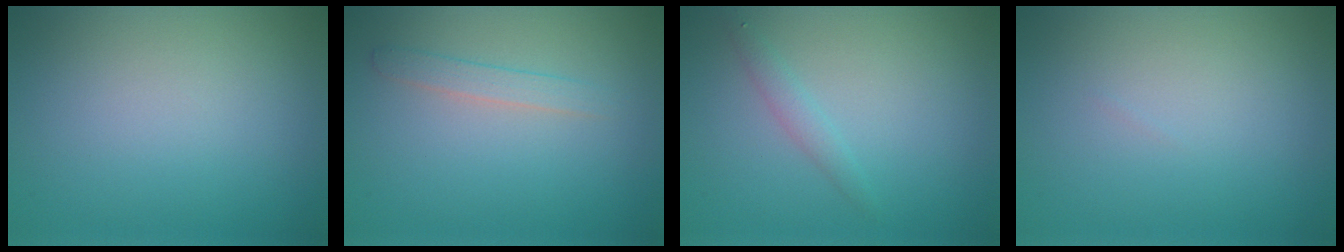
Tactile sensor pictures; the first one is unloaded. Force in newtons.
{"total": 1.4, "press": 1.4, "slide": 0.1}
{"total": 1.3, "press": 1.3, "slide": 0.0}
{"total": 0.0}